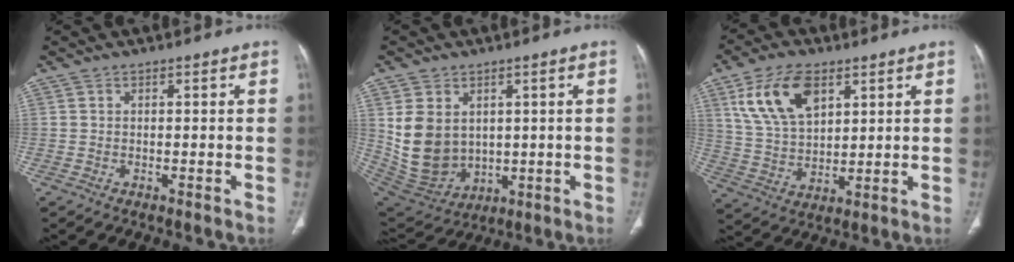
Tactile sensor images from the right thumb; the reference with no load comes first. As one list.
[{"total": 13.0, "force": [2.5, 10.0, 7.9], "torque": [-0.135, -0.015, 0.082]}, {"total": 13.4, "force": [6.3, 7.4, 9.3], "torque": [-0.162, -0.017, 0.128]}]